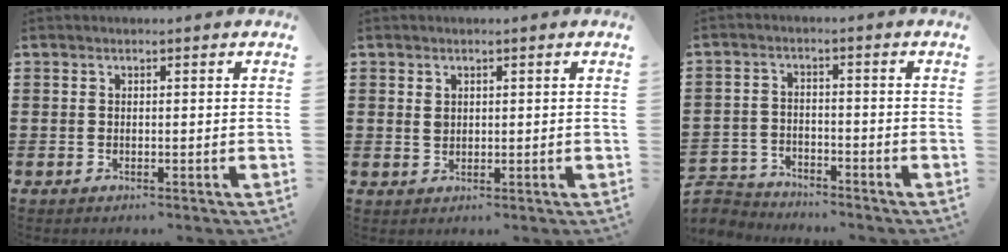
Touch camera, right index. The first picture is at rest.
{"total": 1.4, "force": [0.6, 1.1, 0.7], "torque": [-0.016, 0.004, 0.013]}
{"total": 3.8, "force": [-3.8, 0.6, -0.2], "torque": [-0.021, -0.008, -0.086]}